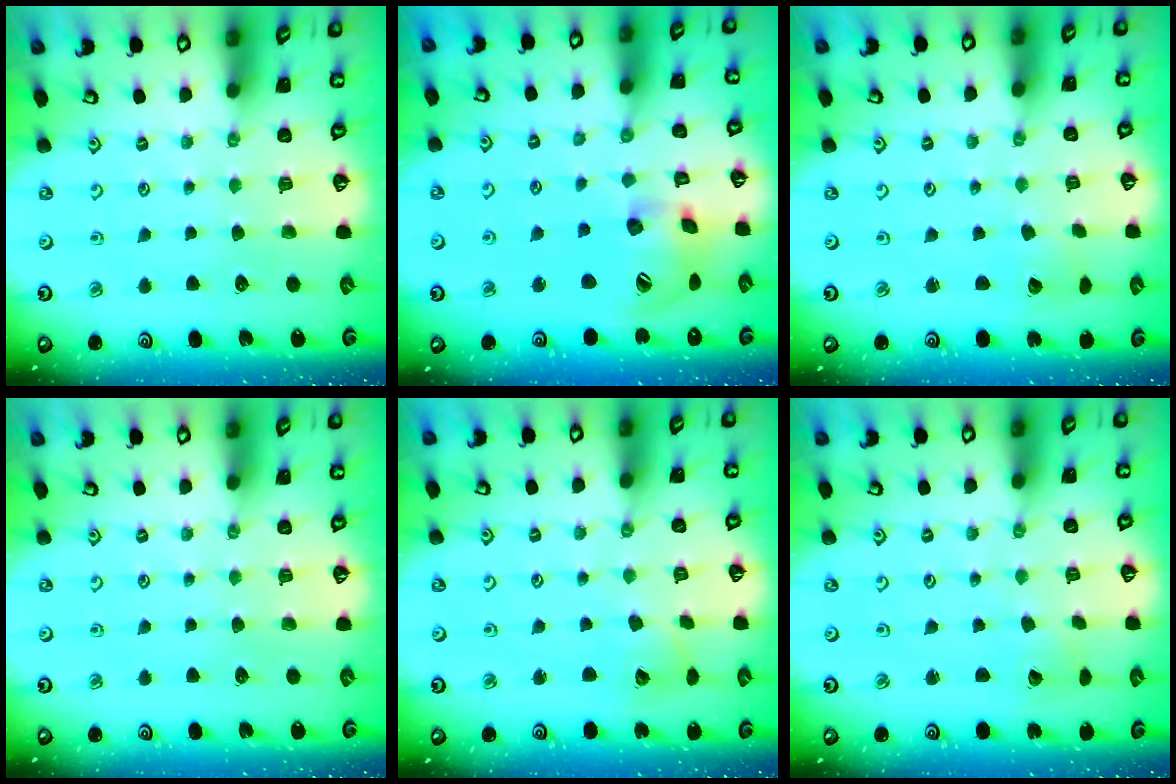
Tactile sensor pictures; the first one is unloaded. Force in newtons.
{"total": 18.1, "press": 17.9, "slide": 2.4}
{"total": 2.1, "press": 2.1, "slide": 0.2}
{"total": 0.0}
{"total": 5.5, "press": 5.4, "slide": 0.6}
{"total": 2.3, "press": 2.3, "slide": 0.2}